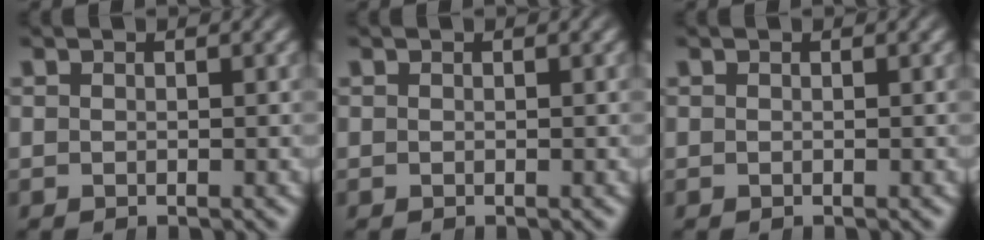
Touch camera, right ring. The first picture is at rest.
{"total": 0.0}
{"total": 0.0}